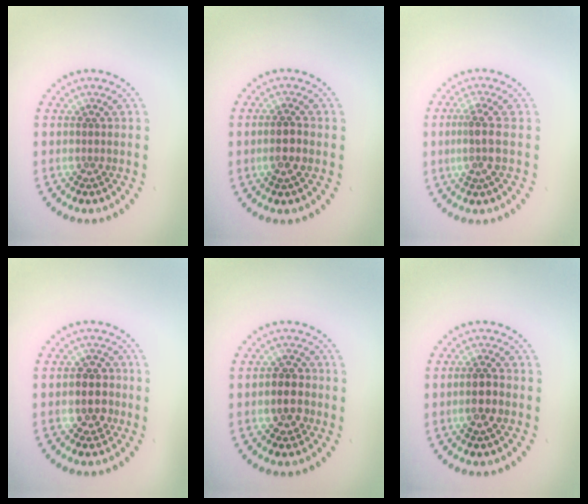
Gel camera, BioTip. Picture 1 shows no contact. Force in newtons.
{"total": 1.6, "press": 1.5, "slide": 0.4}
{"total": 2.5, "press": 1.9, "slide": 1.5}
{"total": 2.7, "press": 2.6, "slide": 0.8}
{"total": 2.7, "press": 2.7, "slide": 0.6}
{"total": 2.0, "press": 1.9, "slide": 0.4}